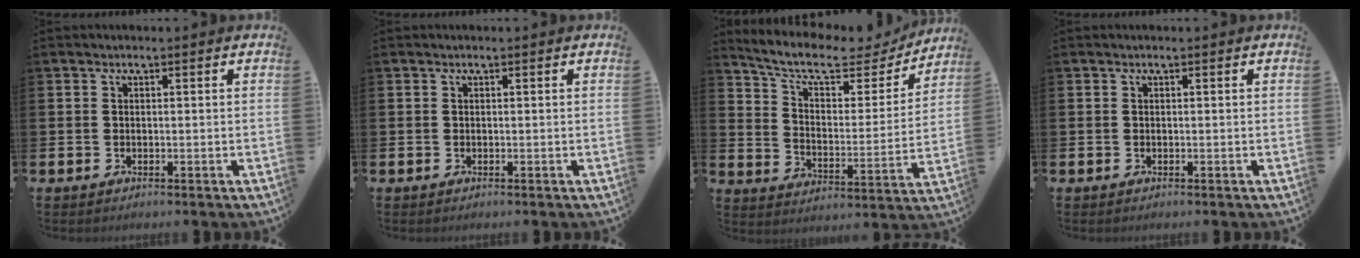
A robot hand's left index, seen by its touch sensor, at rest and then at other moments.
{"total": 0.0}
{"total": 9.2, "force": [8.0, 2.9, 3.7], "torque": [-0.095, -0.054, 0.130]}
{"total": 0.0}